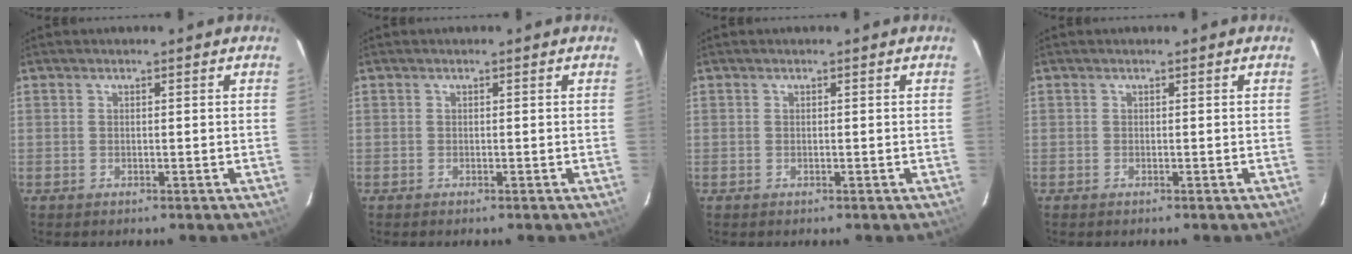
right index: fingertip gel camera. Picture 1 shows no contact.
{"total": 0.0}
{"total": 0.0}
{"total": 0.0}